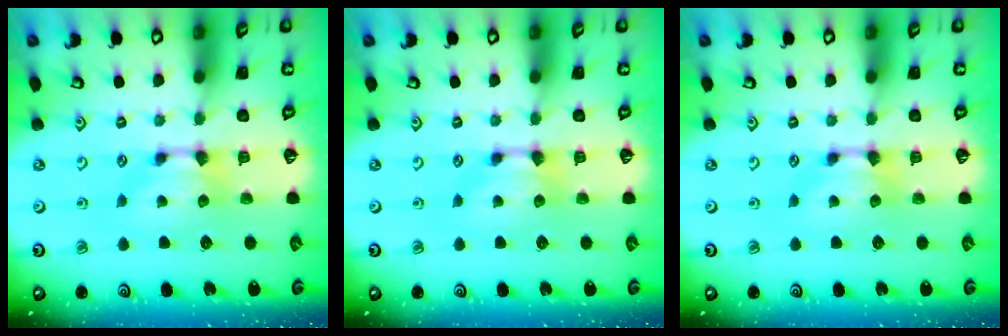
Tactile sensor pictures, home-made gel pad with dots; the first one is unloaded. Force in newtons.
{"total": 0.0}
{"total": 0.0}